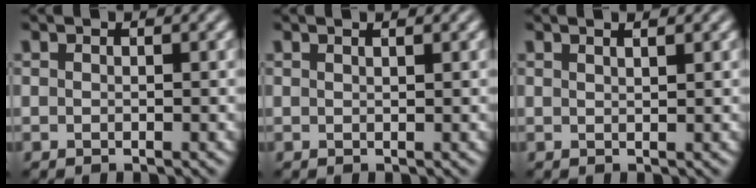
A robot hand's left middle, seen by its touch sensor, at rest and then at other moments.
{"total": 1.1, "force": [0.7, 0.4, 0.7], "torque": [0.000, 0.005, -0.004]}
{"total": 1.8, "force": [1.1, 0.7, 1.2], "torque": [0.003, 0.008, -0.004]}